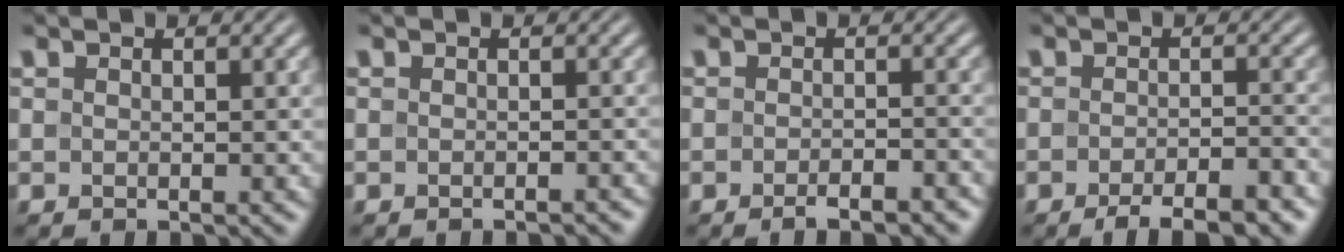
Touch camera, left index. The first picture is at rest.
{"total": 1.2, "force": [-1.0, 0.2, 0.5], "torque": [-0.001, 0.003, -0.013]}
{"total": 2.8, "force": [-2.0, 0.7, 1.9], "torque": [-0.024, 0.003, -0.029]}
{"total": 5.2, "force": [-3.6, 1.3, 3.5], "torque": [-0.048, 0.001, -0.055]}